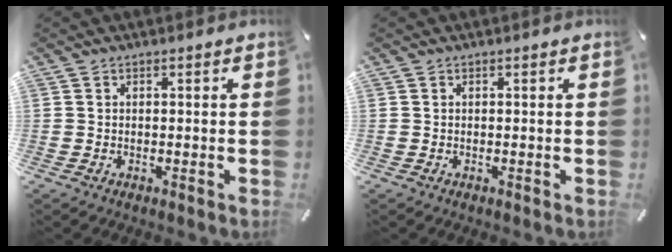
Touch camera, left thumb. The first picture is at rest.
{"total": 0.0}